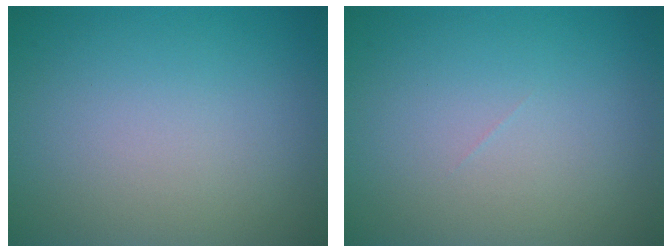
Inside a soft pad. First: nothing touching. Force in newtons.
{"total": 0.0}